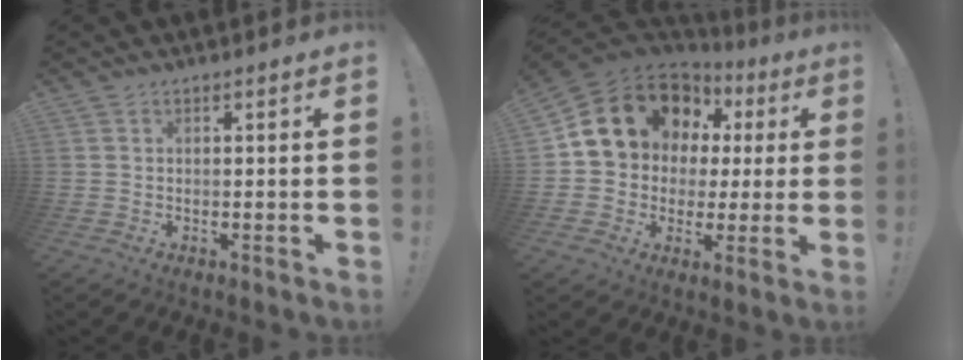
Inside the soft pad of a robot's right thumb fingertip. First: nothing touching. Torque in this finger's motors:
{"motor_torque": [2.50, 2.51, 0.37, -0.16, 0.12]}